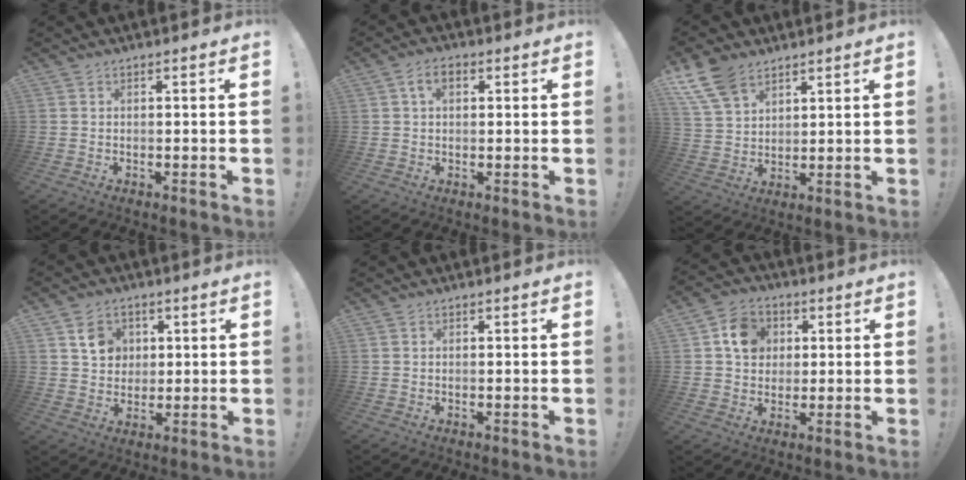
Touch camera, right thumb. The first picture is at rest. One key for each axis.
{"total": 5.3, "fx": 1.8, "fy": 3.4, "fz": 3.7, "tx": -0.066, "ty": 0.010, "tz": 0.033}
{"total": 11.3, "fx": 7.5, "fy": 6.6, "fz": 5.2, "tx": -0.103, "ty": -0.031, "tz": 0.151}
{"total": 7.7, "fx": 3.1, "fy": 6.6, "fz": 2.4, "tx": -0.026, "ty": -0.011, "tz": 0.059}
{"total": 0.0}
{"total": 9.8, "fx": 2.9, "fy": 8.5, "fz": 3.9, "tx": -0.051, "ty": -0.005, "tz": 0.059}